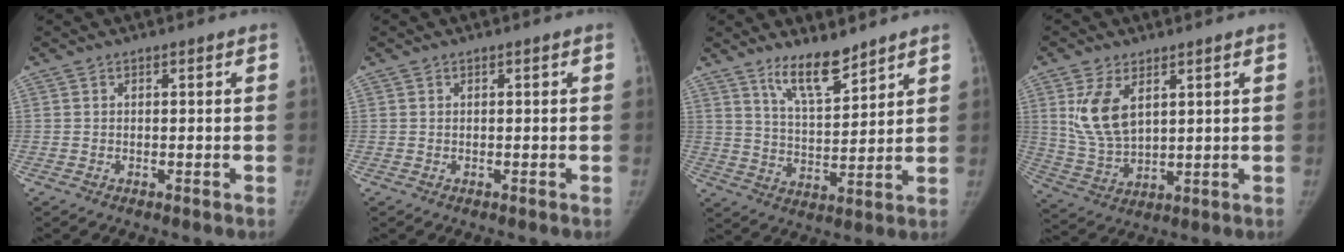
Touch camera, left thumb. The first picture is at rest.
{"total": 0.0}
{"total": 9.0, "force": [7.0, 2.4, 5.1], "torque": [-0.071, -0.057, 0.132]}
{"total": 9.7, "force": [3.8, 5.3, 7.3], "torque": [-0.130, -0.015, 0.086]}